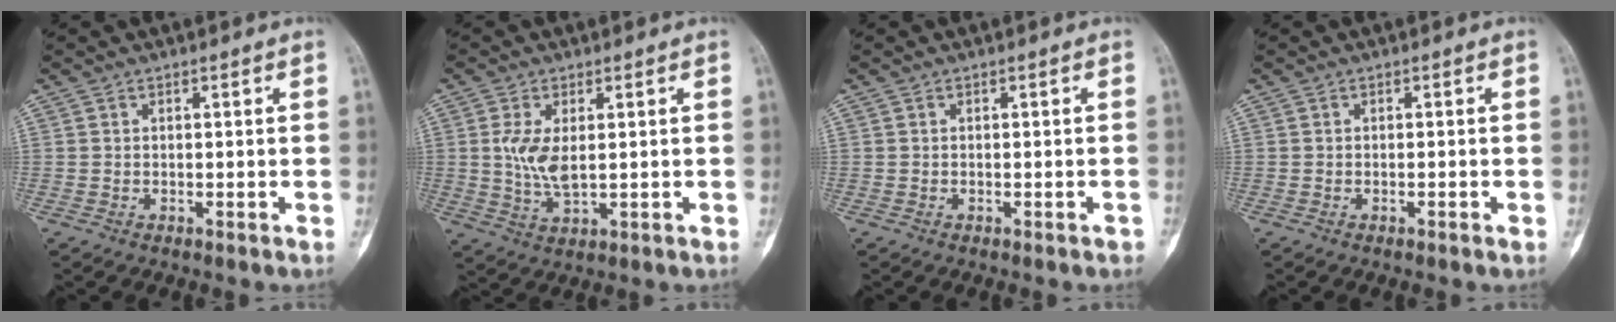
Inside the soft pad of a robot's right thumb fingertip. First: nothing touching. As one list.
[{"total": 6.2, "force": [0.8, 2.9, 5.4], "torque": [-0.109, -0.010, 0.021]}, {"total": 0.8, "force": [-0.6, 0.3, 0.5], "torque": [-0.006, 0.007, -0.004]}, {"total": 0.7, "force": [-0.3, 0.1, 0.6], "torque": [-0.011, 0.003, -0.003]}]